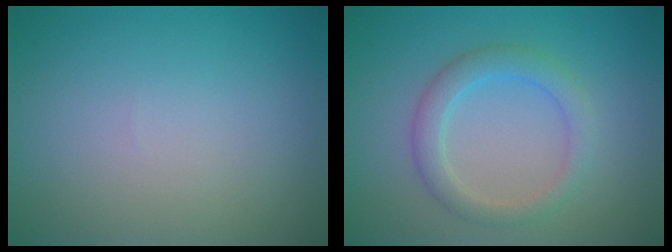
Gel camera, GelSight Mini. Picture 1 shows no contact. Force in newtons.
{"total": 1.9, "press": 1.9, "slide": 0.2}